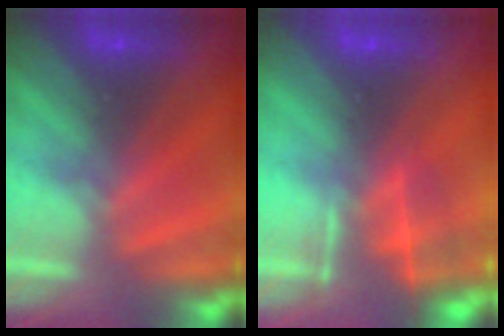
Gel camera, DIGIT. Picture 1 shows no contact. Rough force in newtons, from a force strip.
{"total": 4.6}